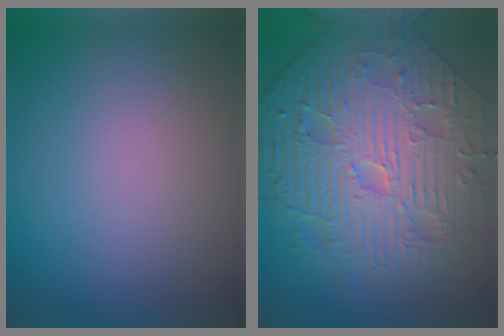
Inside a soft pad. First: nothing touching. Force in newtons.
{"total": 11.8, "press": 7.8, "slide": 8.8}